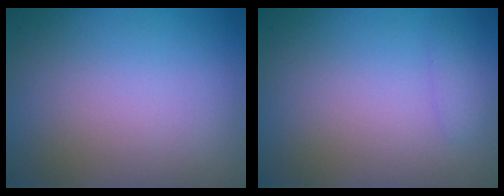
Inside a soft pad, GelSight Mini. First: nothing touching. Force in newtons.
{"total": 0.8, "press": 0.8, "slide": 0.0}